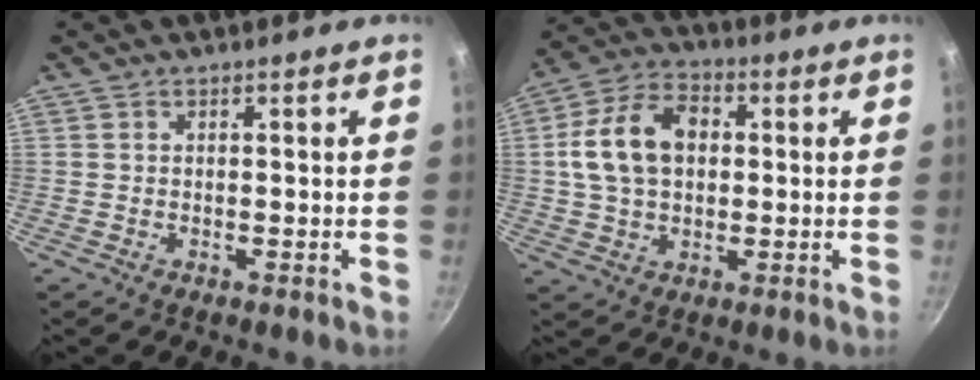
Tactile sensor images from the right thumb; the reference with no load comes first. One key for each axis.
{"total": 13.5, "fx": 1.7, "fy": 9.5, "fz": 9.4, "tx": -0.152, "ty": 0.020, "tz": 0.020}